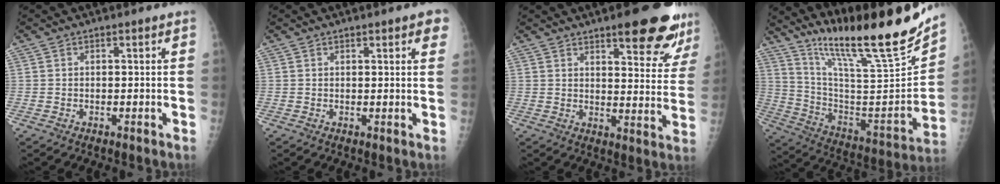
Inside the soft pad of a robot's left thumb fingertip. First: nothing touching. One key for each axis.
{"total": 3.6, "fx": 2.1, "fy": 1.0, "fz": 2.7, "tx": -0.019, "ty": -0.005, "tz": 0.021}
{"total": 15.7, "fx": 10.3, "fy": 4.6, "fz": 10.9, "tx": -0.100, "ty": -0.059, "tz": 0.128}
{"total": 24.7, "fx": 20.3, "fy": 1.9, "fz": 13.9, "tx": -0.205, "ty": -0.126, "tz": 0.335}